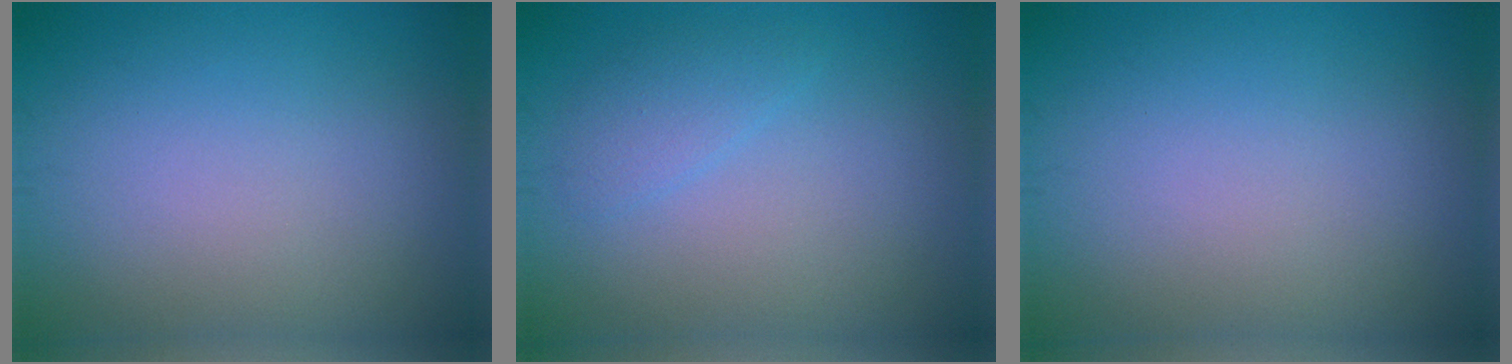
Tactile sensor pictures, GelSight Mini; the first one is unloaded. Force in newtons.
{"total": 1.5, "press": 1.5, "slide": 0.1}
{"total": 0.0}